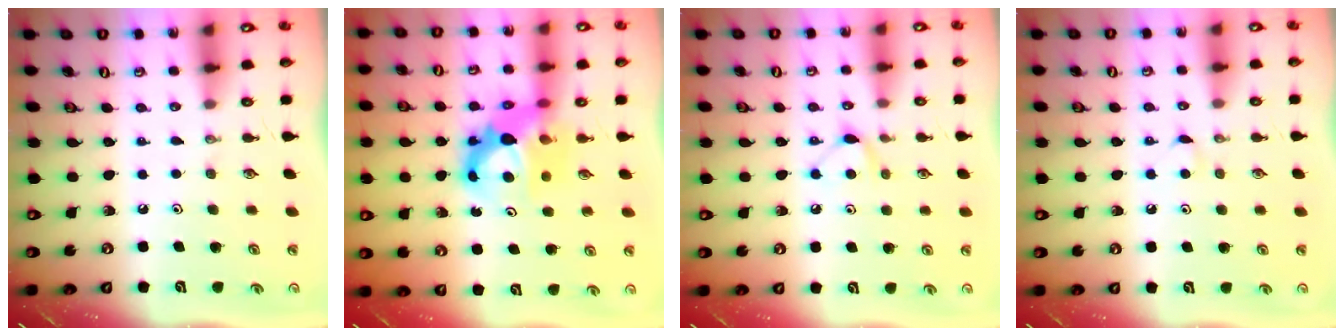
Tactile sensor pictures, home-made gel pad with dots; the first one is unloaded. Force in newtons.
{"total": 11.0, "press": 10.9, "slide": 0.8}
{"total": 6.1, "press": 6.1, "slide": 0.8}
{"total": 3.4, "press": 3.4, "slide": 0.5}